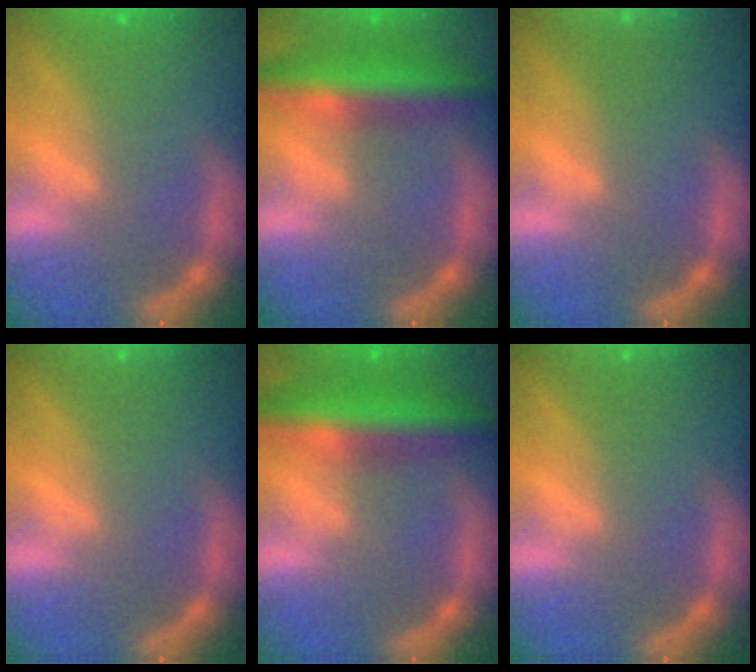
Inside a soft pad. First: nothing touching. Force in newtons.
{"total": 7.0}
{"total": 10.1}
{"total": 1.9}
{"total": 7.9}
{"total": 1.9}